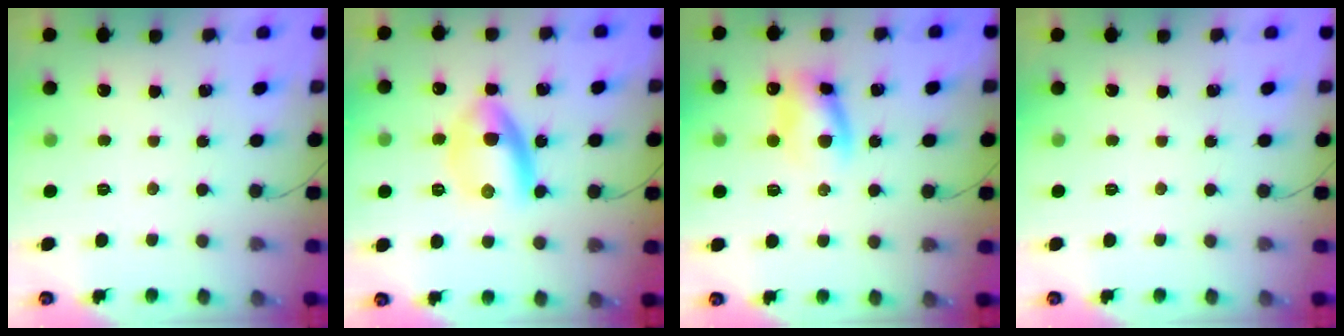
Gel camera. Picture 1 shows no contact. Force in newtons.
{"total": 9.4, "press": 9.4, "slide": 0.9}
{"total": 9.2, "press": 9.1, "slide": 1.5}
{"total": 0.0}